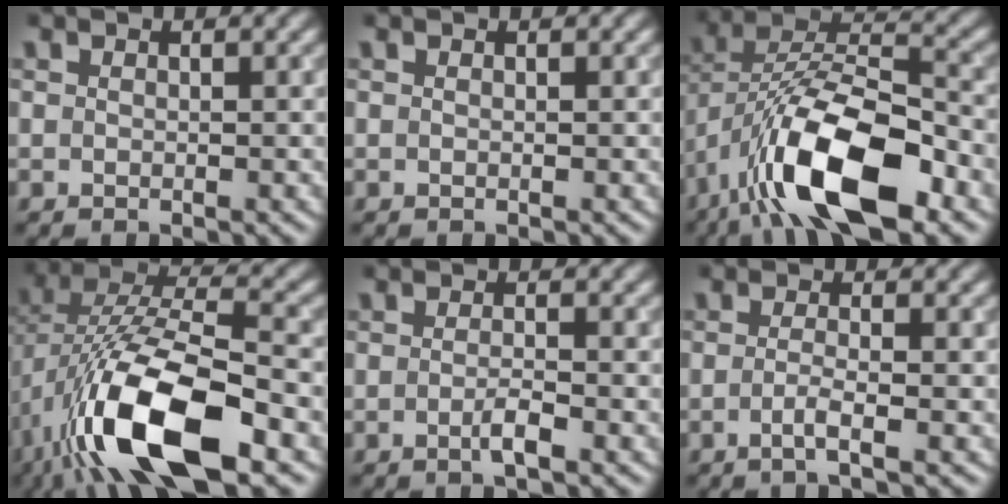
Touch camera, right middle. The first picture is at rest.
{"total": 0.0}
{"total": 12.8, "force": [-6.5, 5.0, 9.9], "torque": [-0.184, 0.001, -0.123]}
{"total": 13.8, "force": [-5.7, 5.3, 11.4], "torque": [-0.223, 0.002, -0.109]}
{"total": 1.6, "force": [-0.6, 0.2, 1.5], "torque": [-0.026, 0.000, -0.015]}
{"total": 2.0, "force": [-0.7, 0.5, 1.9], "torque": [-0.031, 0.000, -0.020]}